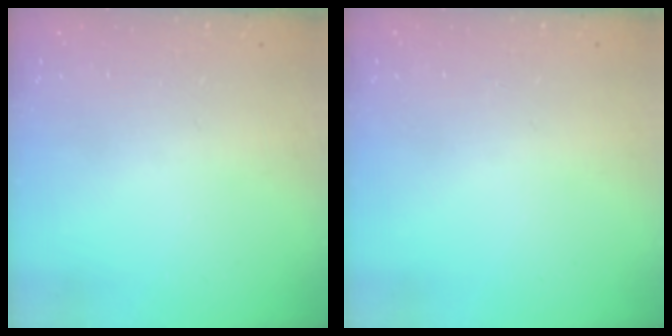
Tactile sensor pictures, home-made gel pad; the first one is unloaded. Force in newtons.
{"total": 0.0}